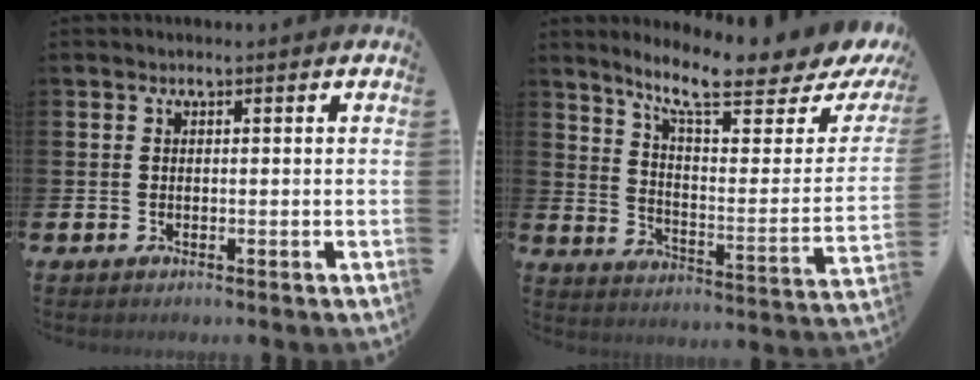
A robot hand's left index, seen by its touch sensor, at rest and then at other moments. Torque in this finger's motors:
{"motor_torque": [-0.03, -0.69, 0.78, 0.19]}